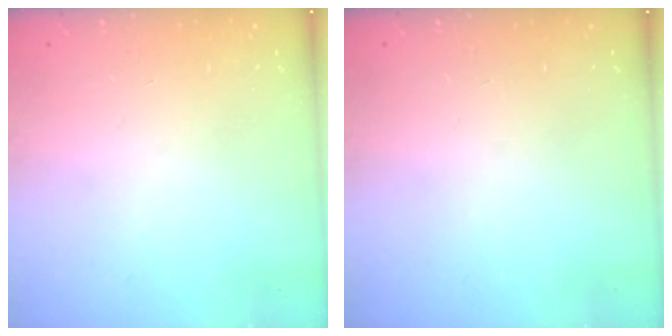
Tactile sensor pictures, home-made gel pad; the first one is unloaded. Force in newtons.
{"total": 0.0}